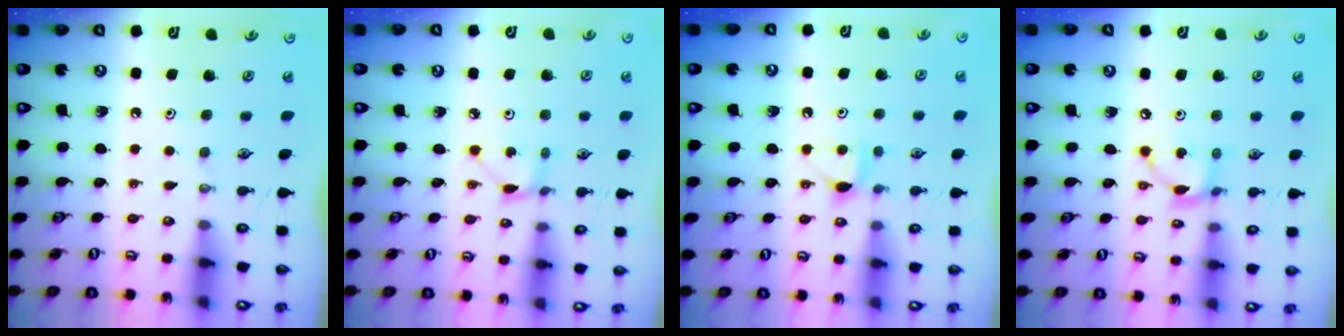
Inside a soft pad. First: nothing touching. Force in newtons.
{"total": 2.2, "press": 2.2, "slide": 0.3}
{"total": 4.9, "press": 4.8, "slide": 0.7}
{"total": 6.7, "press": 6.7, "slide": 0.1}